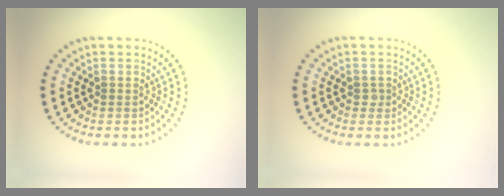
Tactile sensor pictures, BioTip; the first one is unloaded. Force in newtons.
{"total": 0.6, "press": 0.4, "slide": 0.3}